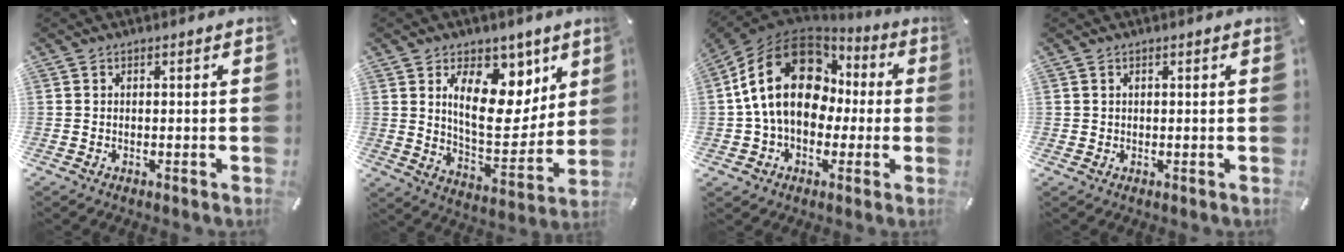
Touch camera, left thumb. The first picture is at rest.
{"total": 16.6, "force": [7.5, 10.1, 10.8], "torque": [-0.146, -0.046, 0.132]}
{"total": 21.8, "force": [2.3, 16.3, 14.4], "torque": [-0.298, 0.011, 0.039]}
{"total": 0.6, "force": [0.4, 0.5, 0.0], "torque": [0.001, 0.002, 0.007]}